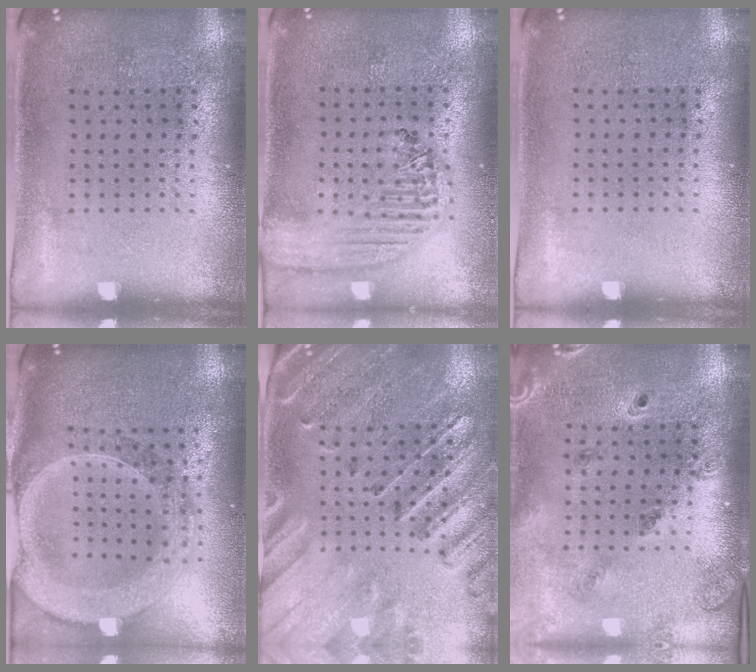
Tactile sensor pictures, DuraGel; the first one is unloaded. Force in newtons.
{"total": 2.0, "press": 1.8, "slide": 0.9}
{"total": 0.0}
{"total": 2.7, "press": 2.4, "slide": 1.4}
{"total": 2.9, "press": 2.7, "slide": 1.0}
{"total": 1.3, "press": 1.3, "slide": 0.2}